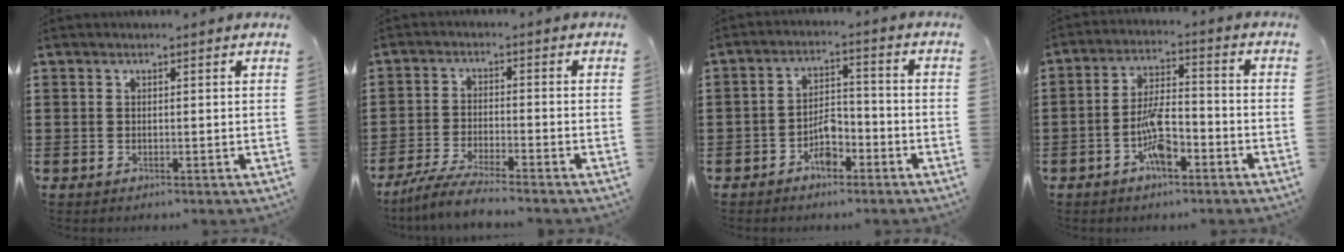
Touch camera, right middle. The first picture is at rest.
{"total": 5.0, "force": [-4.5, 0.0, 2.2], "torque": [-0.058, -0.016, -0.089]}
{"total": 4.5, "force": [-3.2, 2.0, 2.5], "torque": [-0.049, 0.009, -0.063]}
{"total": 7.1, "force": [-3.3, 2.6, 5.7], "torque": [-0.119, 0.007, -0.066]}